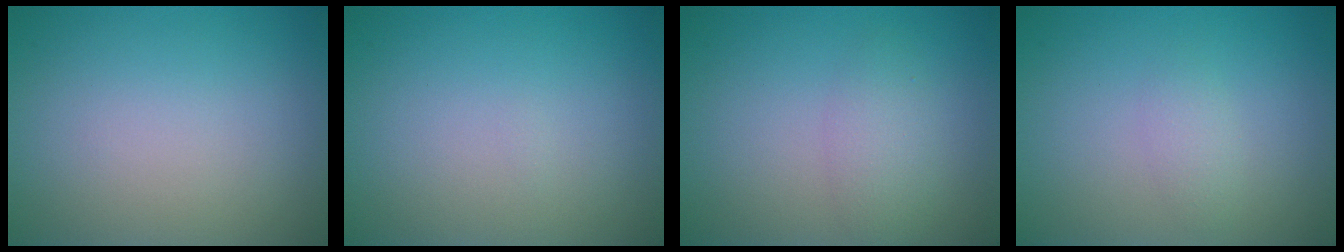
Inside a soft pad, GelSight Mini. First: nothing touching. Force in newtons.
{"total": 0.0}
{"total": 2.3, "press": 2.3, "slide": 0.1}
{"total": 1.3, "press": 1.3, "slide": 0.0}